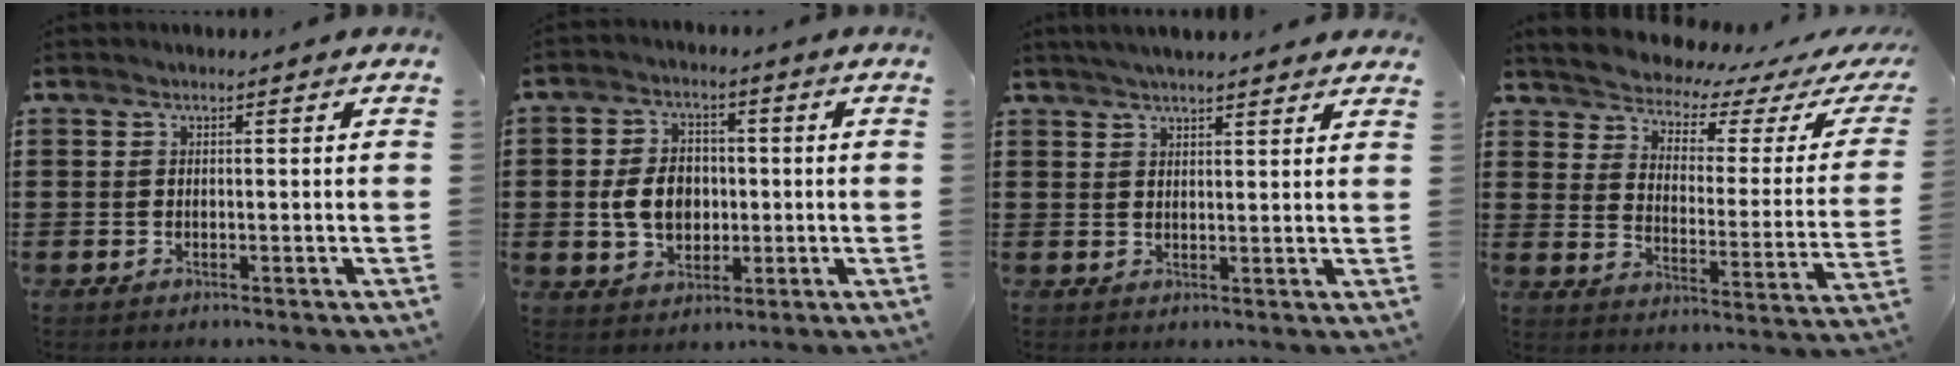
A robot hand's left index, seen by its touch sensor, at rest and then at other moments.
{"total": 7.1, "force": [-0.3, 5.3, 4.8], "torque": [-0.104, 0.001, -0.017]}
{"total": 2.6, "force": [2.6, -0.1, 0.6], "torque": [-0.018, -0.002, 0.048]}
{"total": 2.5, "force": [2.5, 0.4, 0.1], "torque": [-0.025, -0.032, 0.033]}